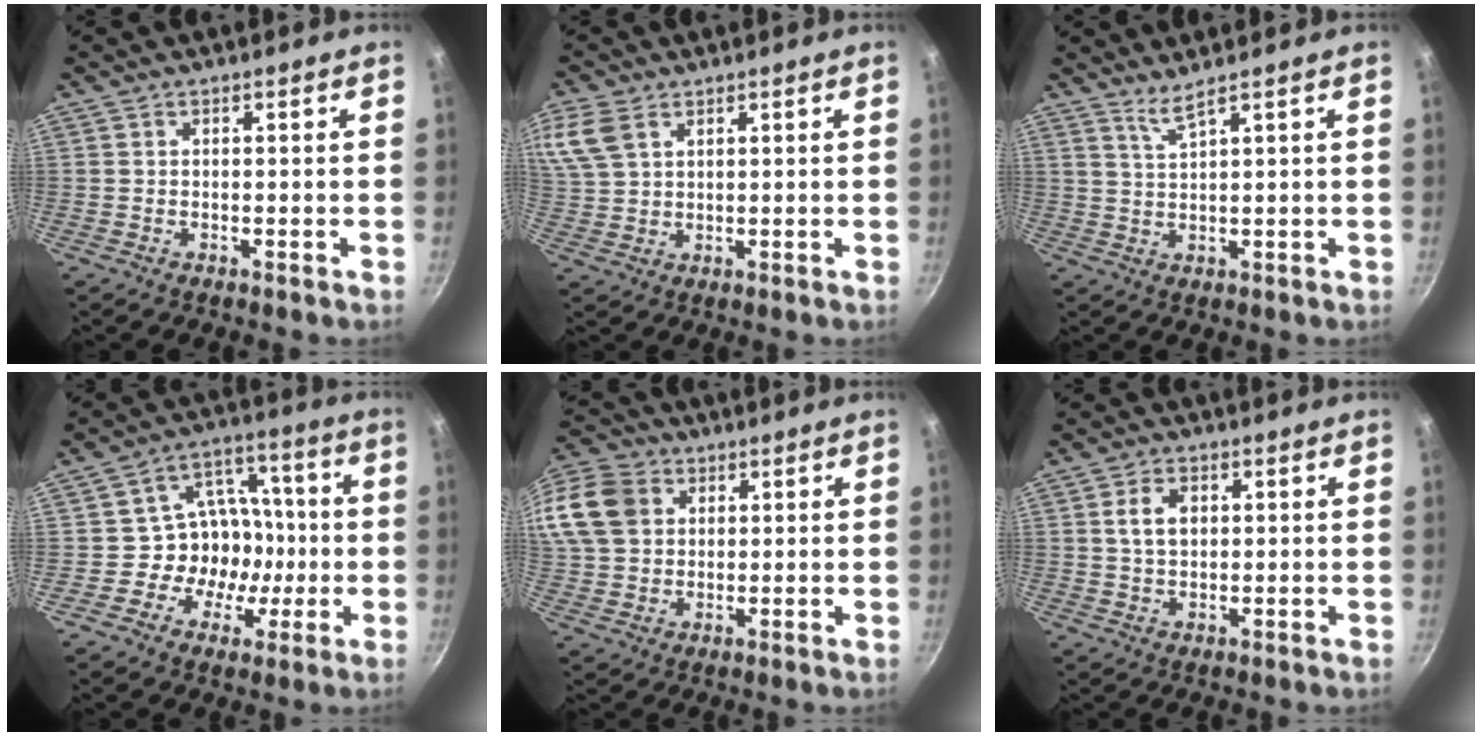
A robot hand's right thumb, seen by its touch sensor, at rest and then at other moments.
{"total": 9.3, "force": [4.5, 6.0, 5.6], "torque": [-0.122, 0.008, 0.094]}
{"total": 2.9, "force": [2.2, -0.5, 1.8], "torque": [-0.039, -0.022, 0.046]}
{"total": 12.7, "force": [-2.2, 11.2, 5.5], "torque": [-0.032, 0.039, -0.044]}
{"total": 23.8, "force": [7.1, 19.0, 12.5], "torque": [-0.312, 0.053, 0.132]}
{"total": 5.1, "force": [1.2, 3.5, 3.5], "torque": [-0.050, 0.001, 0.022]}